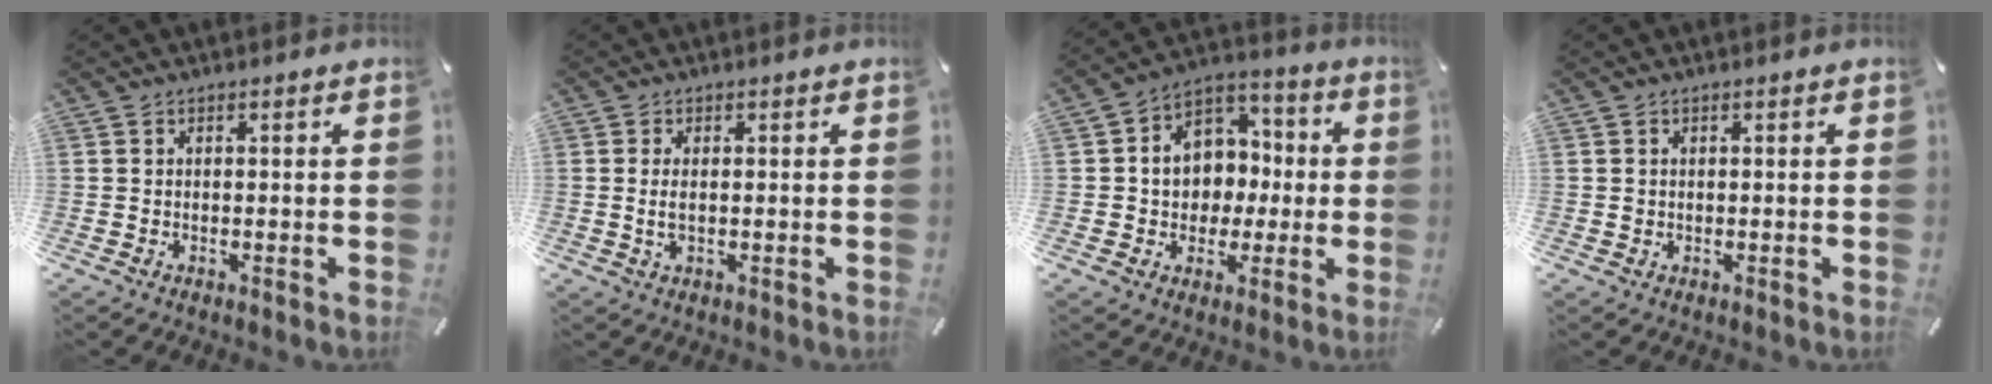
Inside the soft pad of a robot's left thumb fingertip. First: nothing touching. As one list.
[{"total": 1.7, "force": [0.2, 0.6, 1.5], "torque": [-0.024, -0.004, 0.001]}, {"total": 10.7, "force": [-1.2, 10.0, 3.8], "torque": [-0.064, 0.013, -0.015]}, {"total": 0.8, "force": [0.1, 0.7, 0.3], "torque": [-0.006, 0.003, 0.000]}]